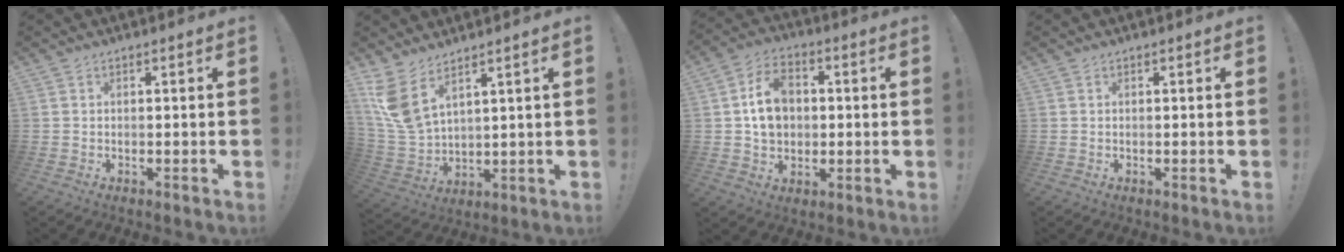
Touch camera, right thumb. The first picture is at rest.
{"total": 9.9, "force": [6.5, 4.4, 6.1], "torque": [-0.133, -0.045, 0.127]}
{"total": 12.0, "force": [1.1, 9.7, 7.0], "torque": [-0.108, 0.012, 0.023]}
{"total": 0.0}